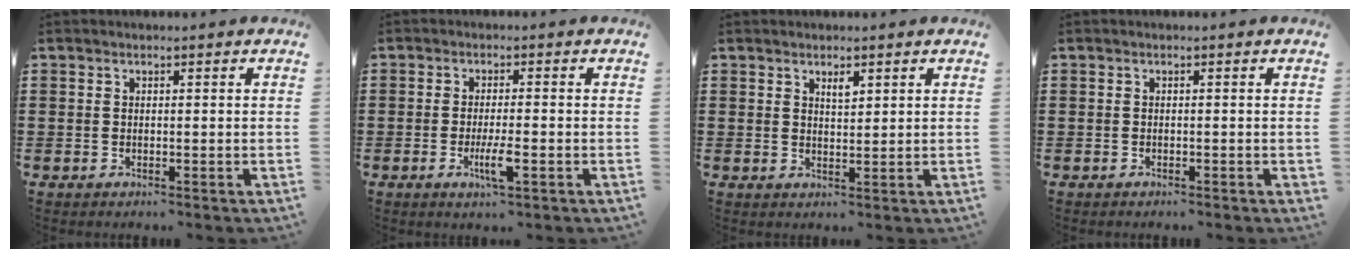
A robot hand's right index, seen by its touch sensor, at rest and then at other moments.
{"total": 4.3, "force": [-1.6, 0.5, 3.9], "torque": [-0.079, -0.010, -0.031]}
{"total": 1.9, "force": [1.4, 0.6, 1.1], "torque": [-0.016, -0.001, 0.022]}
{"total": 0.5, "force": [-0.5, 0.1, 0.2], "torque": [-0.005, -0.003, -0.009]}